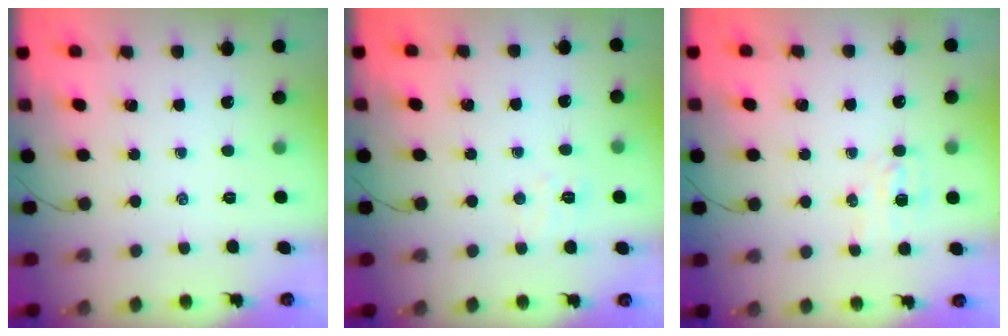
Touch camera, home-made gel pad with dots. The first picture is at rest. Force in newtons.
{"total": 3.9, "press": 3.8, "slide": 0.9}
{"total": 4.2, "press": 4.0, "slide": 1.2}